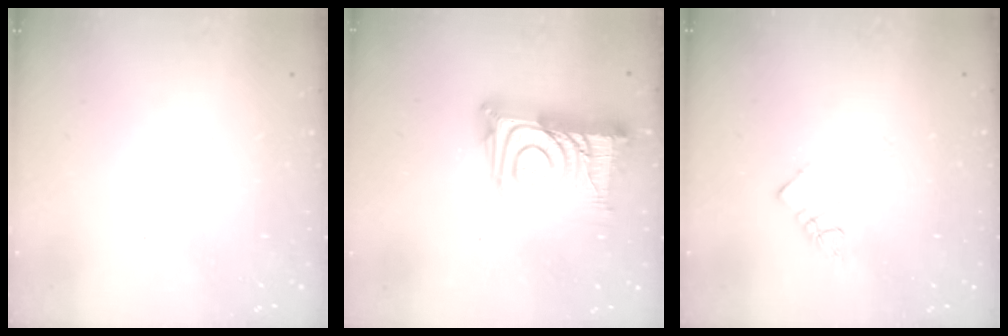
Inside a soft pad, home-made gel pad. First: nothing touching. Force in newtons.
{"total": 17.3, "press": 17.2, "slide": 1.3}
{"total": 3.6, "press": 3.6, "slide": 0.3}